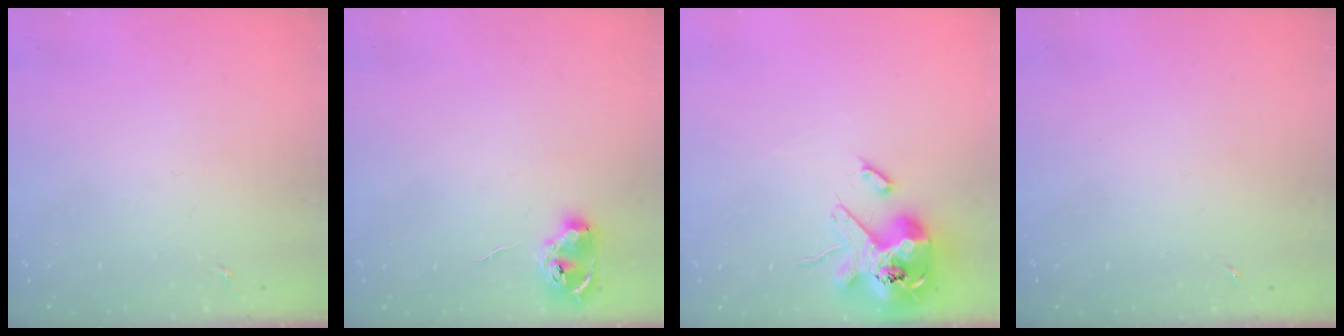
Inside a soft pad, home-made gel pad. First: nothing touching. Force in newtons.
{"total": 7.7, "press": 7.7, "slide": 0.7}
{"total": 15.3, "press": 15.1, "slide": 2.5}
{"total": 0.0}